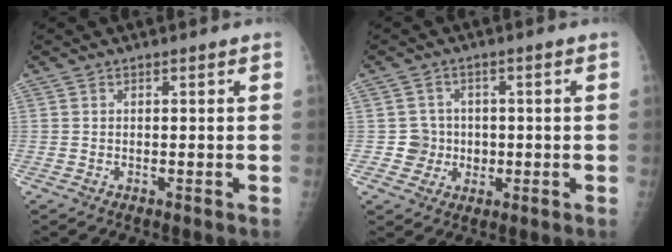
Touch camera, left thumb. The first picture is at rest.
{"total": 4.5, "force": [-0.3, 4.4, 0.1], "torque": [0.035, 0.013, -0.005]}